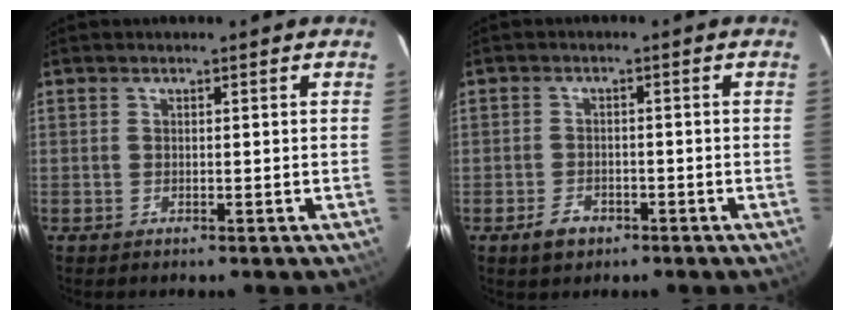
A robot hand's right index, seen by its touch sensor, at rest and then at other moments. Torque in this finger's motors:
{"motor_torque": [-0.40, 0.03, -0.74, -0.21]}